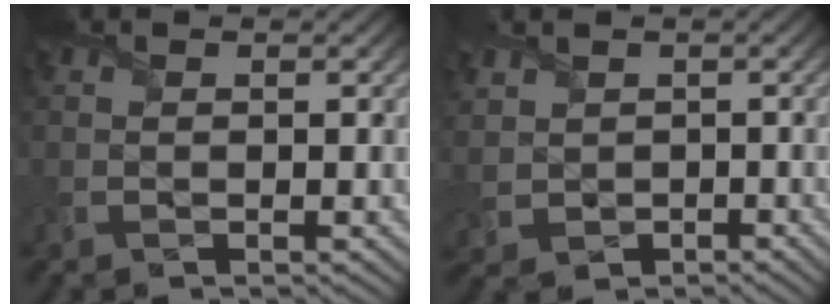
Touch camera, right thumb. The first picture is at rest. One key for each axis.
{"total": 3.0, "fx": 0.6, "fy": 2.9, "fz": 0.3, "tx": -0.037, "ty": -0.005, "tz": 0.007}